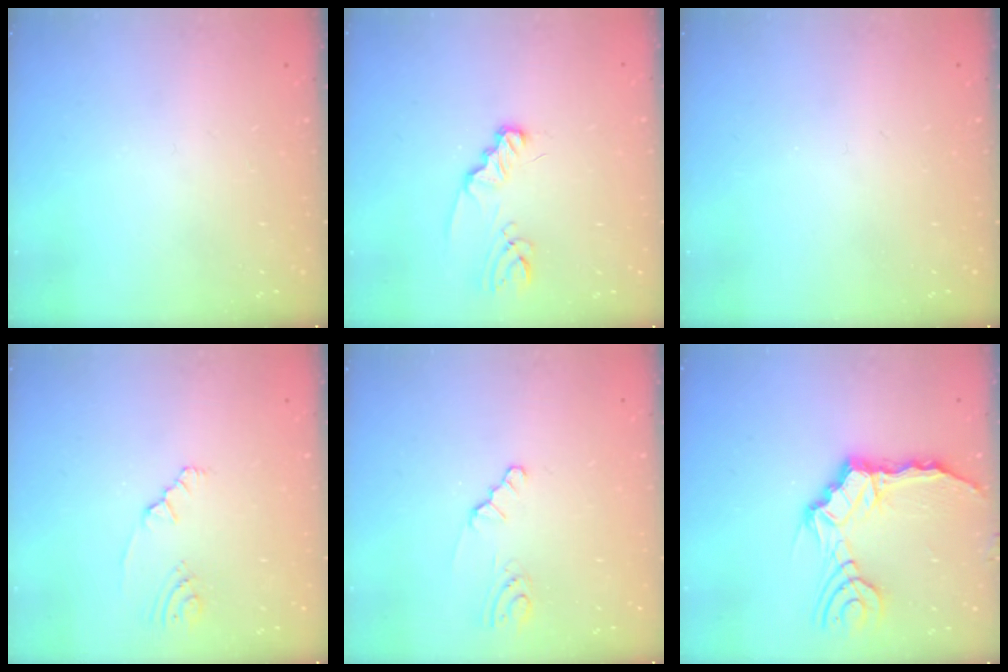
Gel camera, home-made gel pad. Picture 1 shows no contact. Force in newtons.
{"total": 3.3, "press": 3.3, "slide": 0.4}
{"total": 0.0}
{"total": 2.1, "press": 1.9, "slide": 0.9}
{"total": 1.4, "press": 1.4, "slide": 0.2}
{"total": 11.1, "press": 10.6, "slide": 3.4}